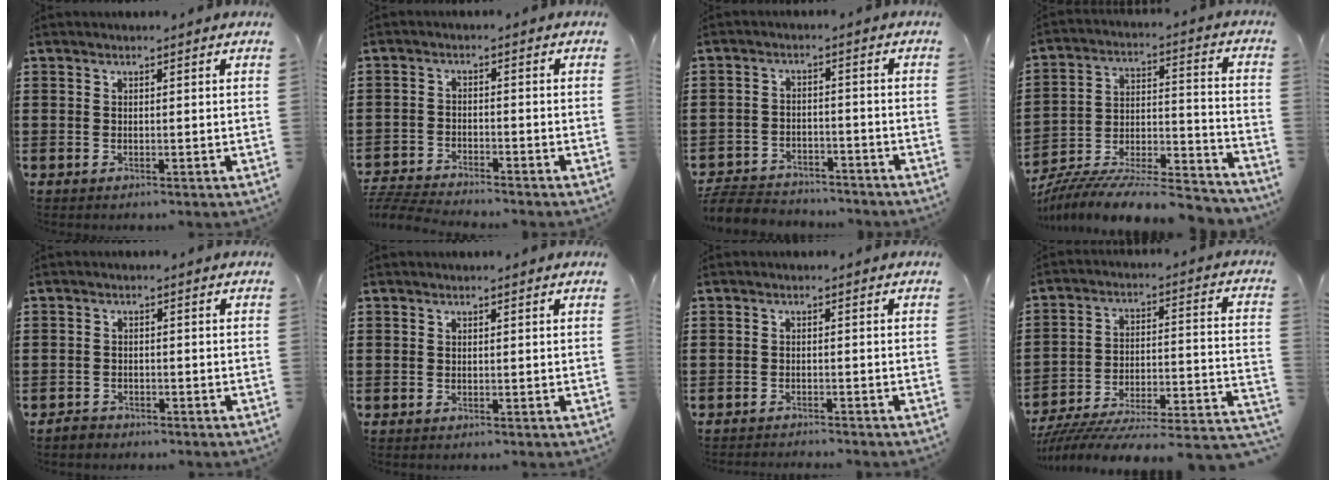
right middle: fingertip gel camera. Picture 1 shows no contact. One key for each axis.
{"total": 4.3, "fx": -4.3, "fy": 0.3, "fz": 0.6, "tx": -0.030, "ty": -0.002, "tz": -0.095}
{"total": 5.3, "fx": -5.1, "fy": 1.2, "fz": 0.5, "tx": -0.018, "ty": 0.008, "tz": -0.105}
{"total": 9.3, "fx": -8.9, "fy": 1.1, "fz": 2.6, "tx": -0.036, "ty": 0.013, "tz": -0.175}
{"total": 1.6, "fx": -1.5, "fy": 0.7, "fz": -0.1, "tx": -0.004, "ty": 0.005, "tz": -0.033}
{"total": 0.0}
{"total": 1.6, "fx": -1.6, "fy": 0.0, "fz": -0.1, "tx": -0.002, "ty": 0.003, "tz": -0.036}
{"total": 4.7, "fx": -4.2, "fy": 0.8, "fz": 2.0, "tx": -0.031, "ty": -0.017, "tz": -0.086}